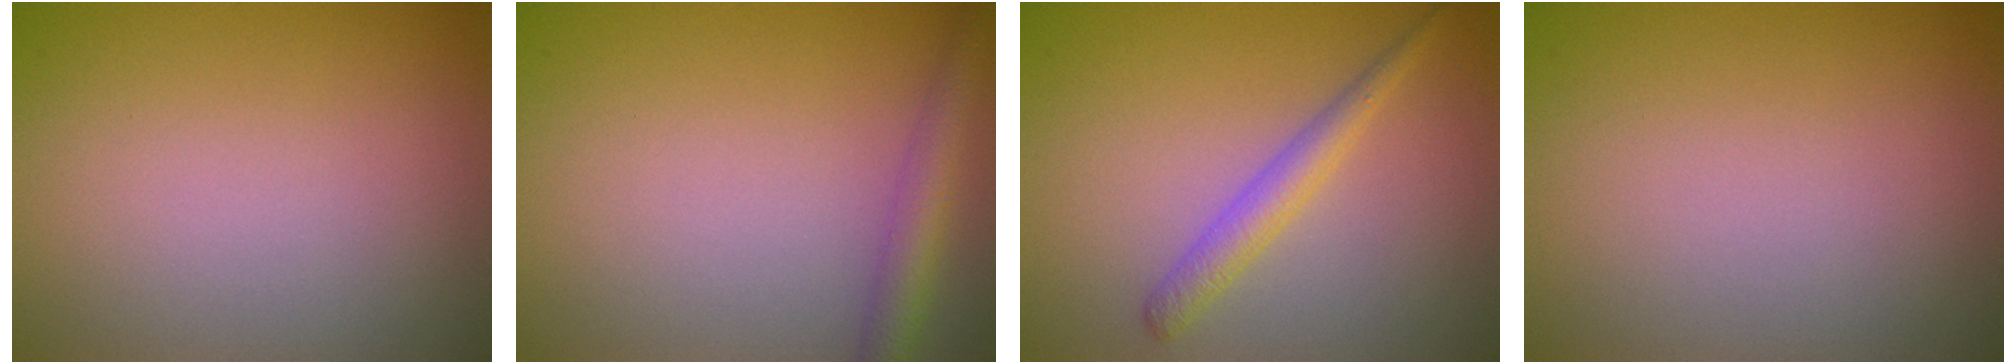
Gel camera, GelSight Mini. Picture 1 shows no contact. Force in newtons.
{"total": 2.7, "press": 2.7, "slide": 0.1}
{"total": 2.2, "press": 2.2, "slide": 0.0}
{"total": 0.0}